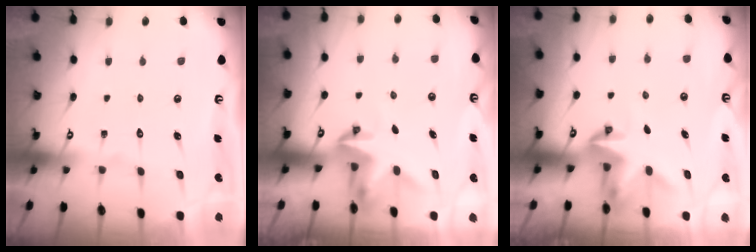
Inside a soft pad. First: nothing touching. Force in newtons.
{"total": 3.3, "press": 3.3, "slide": 0.2}
{"total": 3.0, "press": 3.0, "slide": 0.0}